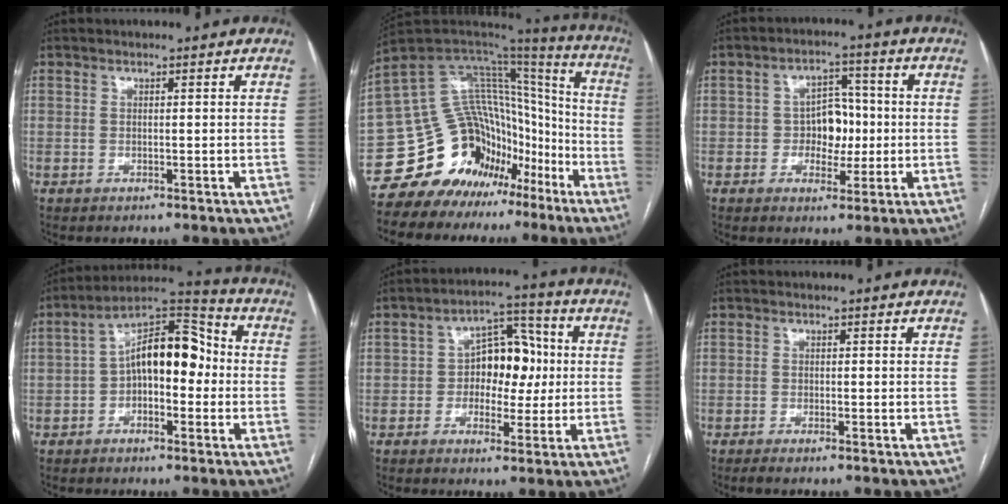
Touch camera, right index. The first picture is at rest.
{"total": 19.8, "force": [-12.5, 13.8, 6.7], "torque": [-0.109, 0.112, -0.192]}
{"total": 6.1, "force": [-0.6, 4.2, 4.4], "torque": [-0.062, 0.019, -0.007]}
{"total": 11.6, "force": [-0.5, 5.4, 10.2], "torque": [-0.169, 0.050, -0.013]}
{"total": 8.8, "force": [0.1, 5.4, 7.0], "torque": [-0.095, 0.030, 0.002]}
{"total": 1.6, "force": [-1.3, -0.1, 1.1], "torque": [-0.020, -0.003, -0.022]}